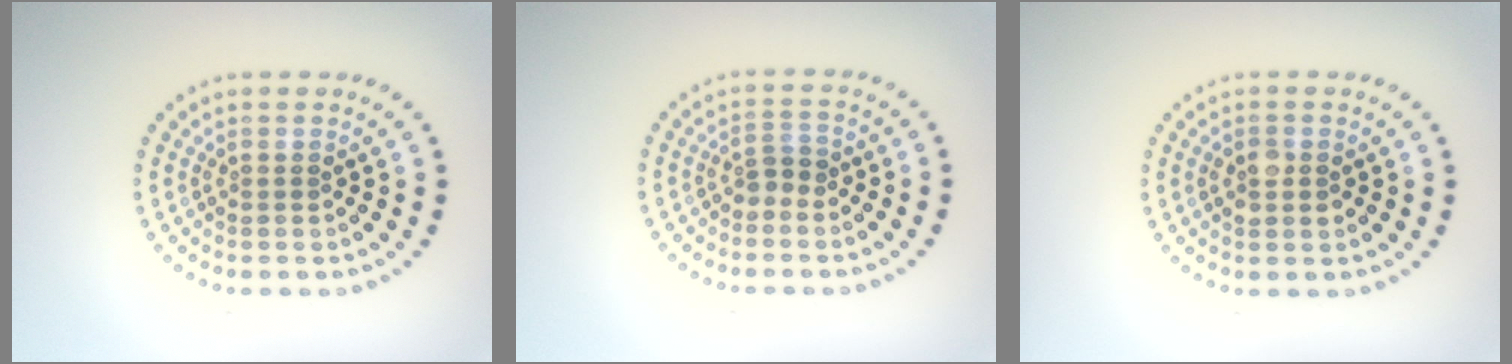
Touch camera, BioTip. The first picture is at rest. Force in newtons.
{"total": 1.3, "press": 1.0, "slide": 0.7}
{"total": 2.1, "press": 2.1, "slide": 0.0}